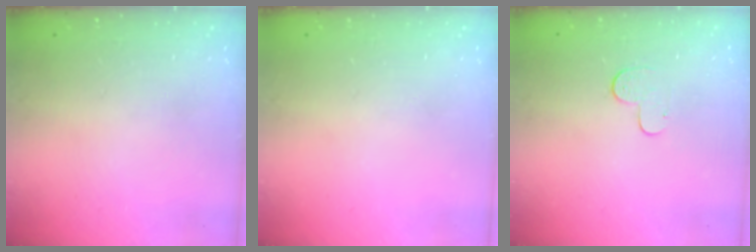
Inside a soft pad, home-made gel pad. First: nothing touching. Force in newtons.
{"total": 0.0}
{"total": 4.3, "press": 4.2, "slide": 0.4}